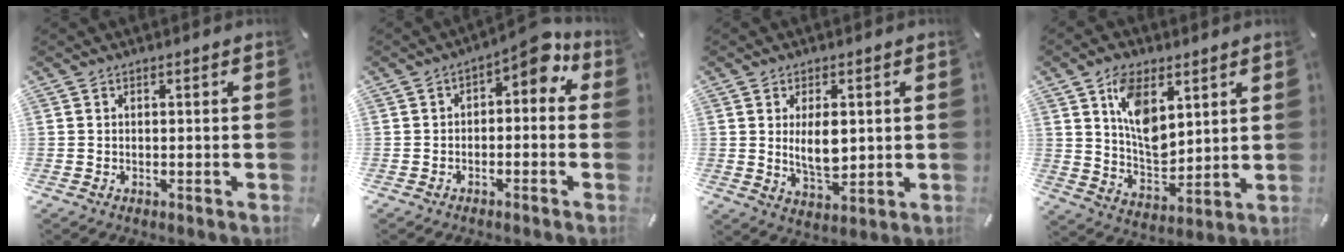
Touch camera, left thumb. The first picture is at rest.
{"total": 5.8, "force": [2.1, 3.2, 4.4], "torque": [-0.060, -0.015, 0.028]}
{"total": 7.8, "force": [1.2, 4.3, 6.3], "torque": [-0.106, -0.010, 0.013]}
{"total": 12.3, "force": [5.5, 7.8, 7.7], "torque": [-0.125, -0.009, 0.103]}